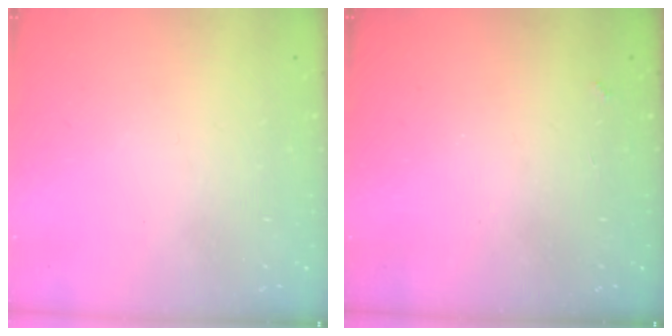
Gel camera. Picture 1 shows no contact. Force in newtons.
{"total": 1.4, "press": 1.3, "slide": 0.4}